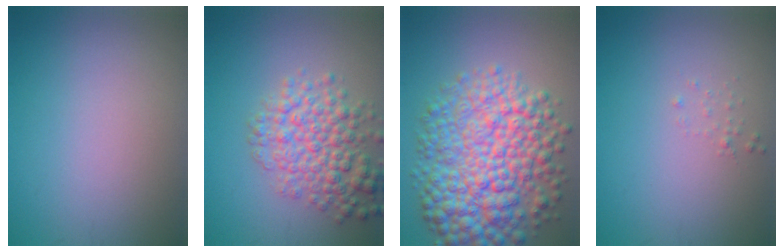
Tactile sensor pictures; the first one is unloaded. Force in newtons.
{"total": 5.4, "press": 5.4, "slide": 0.2}
{"total": 10.7, "press": 10.7, "slide": 0.2}
{"total": 0.5, "press": 0.5, "slide": 0.1}